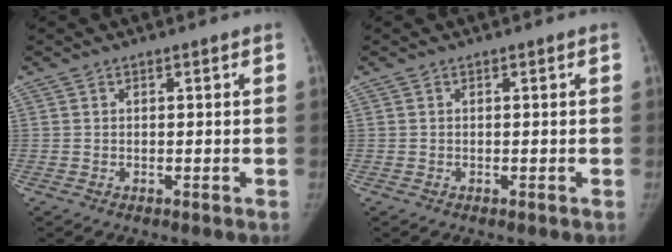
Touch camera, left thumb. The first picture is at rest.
{"total": 0.0}